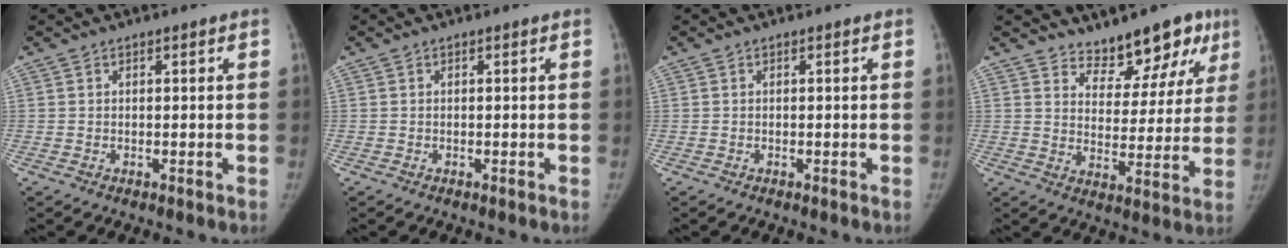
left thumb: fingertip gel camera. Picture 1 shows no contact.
{"total": 0.0}
{"total": 0.0}
{"total": 11.4, "force": [8.9, 5.2, 4.8], "torque": [-0.021, -0.055, 0.128]}